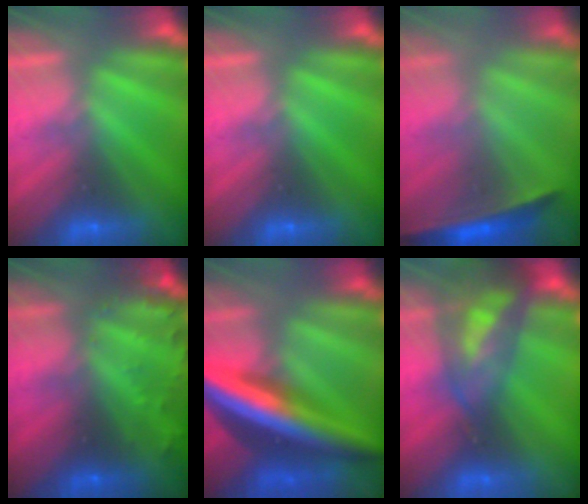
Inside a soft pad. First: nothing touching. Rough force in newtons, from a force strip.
{"total": 0.0}
{"total": 1.5}
{"total": 7.6}
{"total": 5.6}
{"total": 7.5}